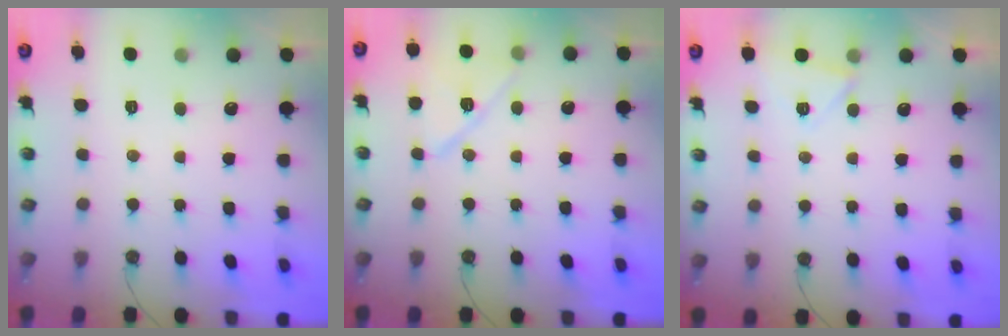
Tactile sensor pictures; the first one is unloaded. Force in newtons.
{"total": 11.4, "press": 11.4, "slide": 0.8}
{"total": 4.0, "press": 3.3, "slide": 2.2}